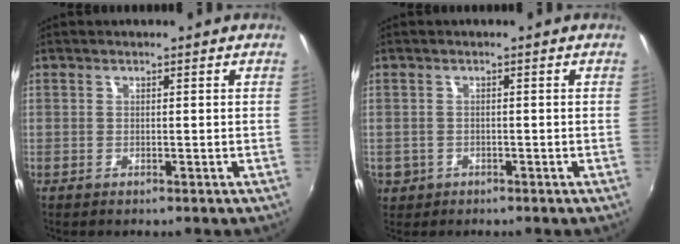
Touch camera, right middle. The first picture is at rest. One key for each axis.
{"total": 4.1, "fx": -1.4, "fy": 3.6, "fz": 1.5, "tx": -0.042, "ty": -0.004, "tz": -0.017}